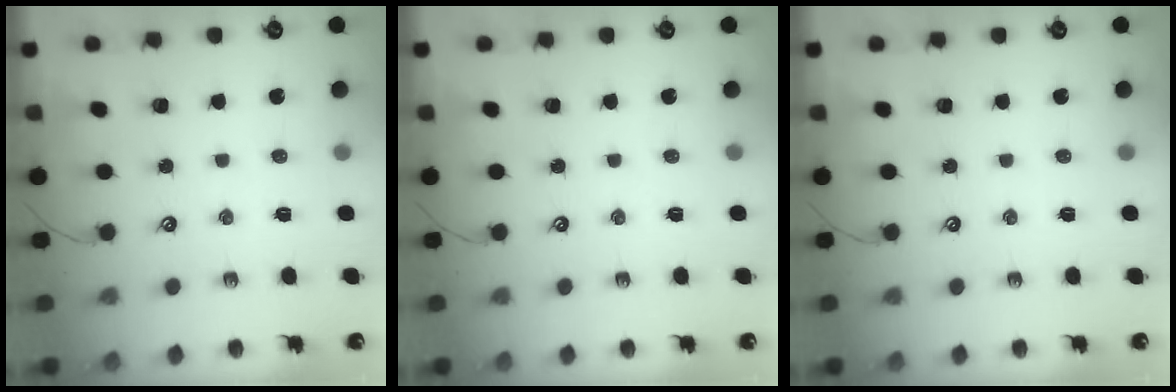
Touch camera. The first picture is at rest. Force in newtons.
{"total": 0.0}
{"total": 0.0}